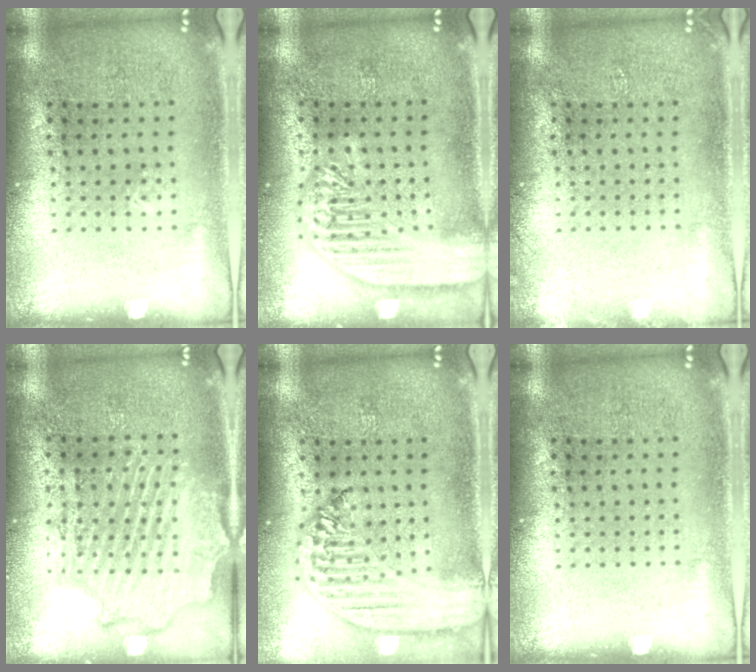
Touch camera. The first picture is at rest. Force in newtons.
{"total": 3.6, "press": 3.6, "slide": 0.4}
{"total": 0.6, "press": 0.6, "slide": 0.1}
{"total": 2.2, "press": 2.2, "slide": 0.6}
{"total": 2.5, "press": 2.1, "slide": 1.3}
{"total": 0.0}